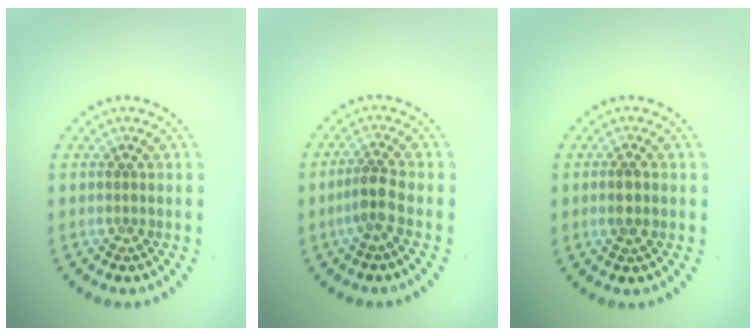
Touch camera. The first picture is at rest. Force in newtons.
{"total": 2.2, "press": 1.7, "slide": 1.5}
{"total": 1.7, "press": 1.6, "slide": 0.5}